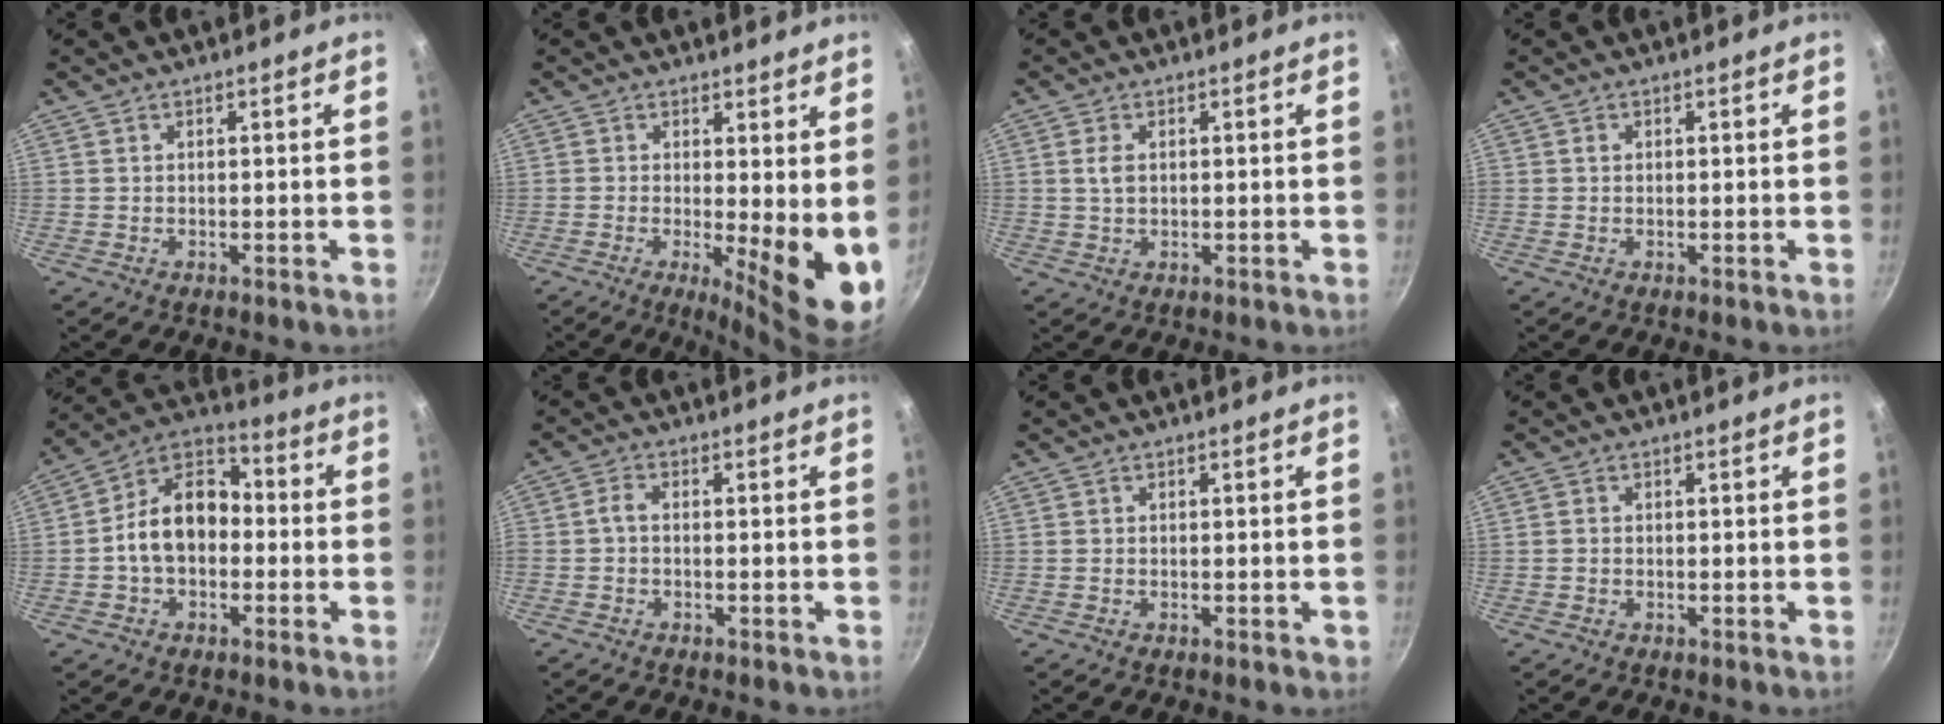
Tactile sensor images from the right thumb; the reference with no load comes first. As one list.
[{"total": 10.7, "force": [0.0, 3.1, 10.2], "torque": [-0.120, -0.028, 0.003]}, {"total": 2.8, "force": [0.5, 1.8, 2.0], "torque": [-0.037, 0.001, 0.010]}, {"total": 0.8, "force": [0.2, 0.6, 0.5], "torque": [-0.009, 0.004, 0.000]}, {"total": 13.0, "force": [-1.4, 9.2, 9.1], "torque": [-0.114, 0.048, -0.046]}, {"total": 2.4, "force": [-0.6, 0.8, 2.1], "torque": [-0.059, 0.011, -0.020]}, {"total": 0.6, "force": [-0.2, 0.4, 0.3], "torque": [-0.001, 0.000, -0.005]}, {"total": 0.7, "force": [-0.2, 0.6, 0.3], "torque": [-0.005, 0.002, -0.006]}]